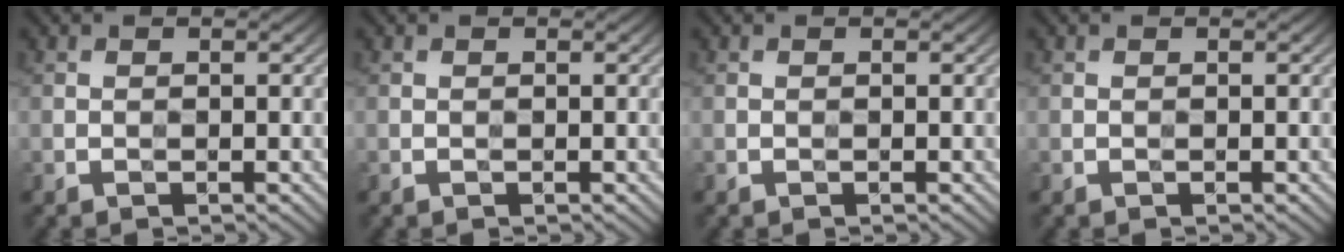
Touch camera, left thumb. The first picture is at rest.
{"total": 0.0}
{"total": 0.0}
{"total": 0.0}